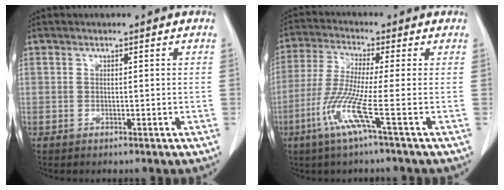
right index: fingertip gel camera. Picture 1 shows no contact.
{"total": 8.4, "force": [-3.5, -1.2, 7.5], "torque": [-0.158, -0.021, -0.081]}